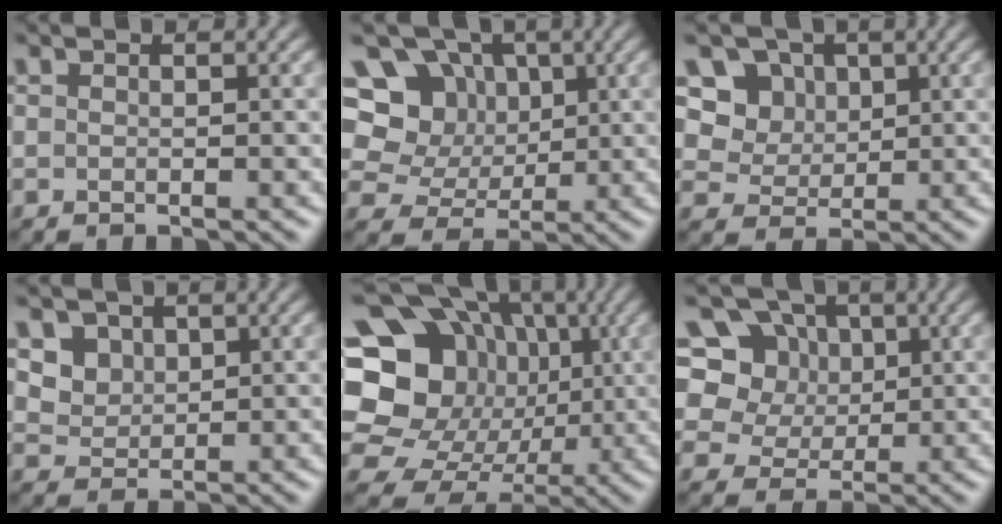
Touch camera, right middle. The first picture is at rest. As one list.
[{"total": 11.0, "force": [4.1, 9.2, 4.7], "torque": [-0.107, 0.023, 0.066]}, {"total": 6.8, "force": [3.1, 5.5, 2.5], "torque": [-0.052, -0.003, 0.052]}, {"total": 3.6, "force": [1.9, 2.8, 1.3], "torque": [-0.046, -0.007, 0.051]}, {"total": 18.3, "force": [1.2, 16.2, 8.5], "torque": [-0.168, 0.042, 0.000]}, {"total": 9.3, "force": [4.0, 7.5, 3.8], "torque": [-0.067, 0.016, 0.051]}]